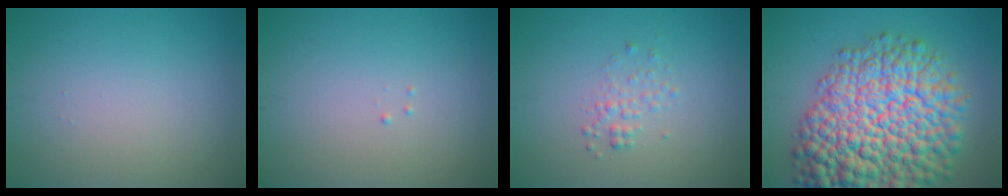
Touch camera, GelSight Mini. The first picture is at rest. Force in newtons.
{"total": 0.0}
{"total": 1.4, "press": 1.4, "slide": 0.1}
{"total": 15.4, "press": 15.4, "slide": 0.6}